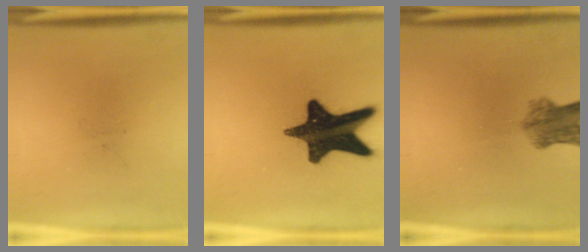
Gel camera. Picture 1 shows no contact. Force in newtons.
{"total": 17.7}
{"total": 5.0}